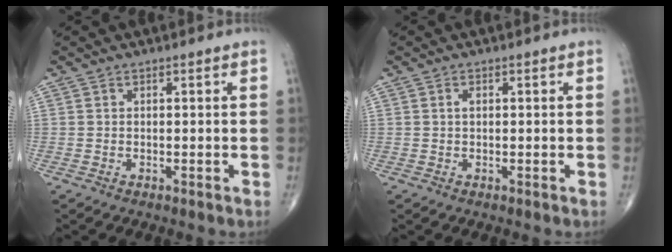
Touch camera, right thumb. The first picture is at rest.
{"total": 1.1, "force": [0.2, 0.6, 0.8], "torque": [-0.016, 0.003, 0.003]}